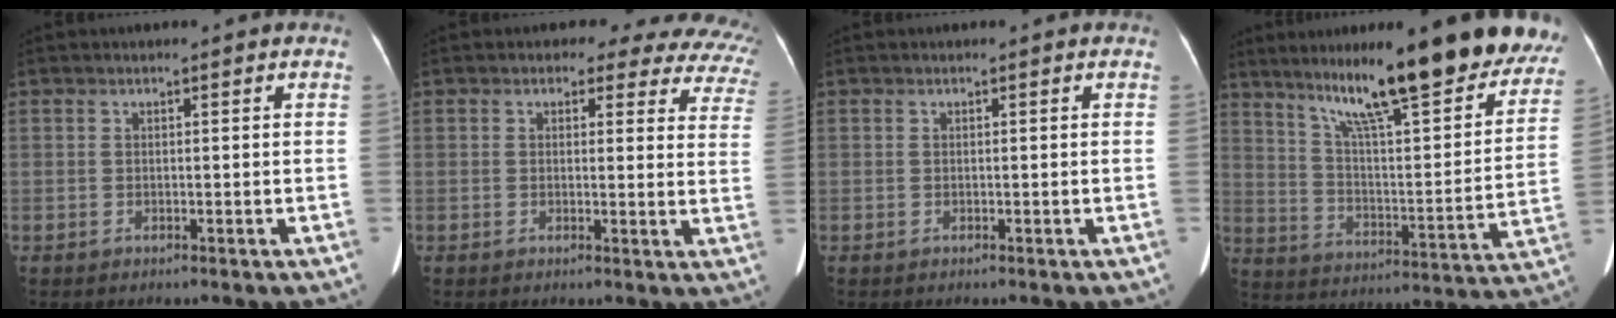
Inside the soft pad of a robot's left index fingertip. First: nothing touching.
{"total": 15.0, "force": [13.1, 5.7, 4.7], "torque": [-0.026, -0.031, 0.107]}
{"total": 0.0}
{"total": 27.8, "force": [21.4, 4.0, 17.3], "torque": [-0.253, -0.017, 0.298]}